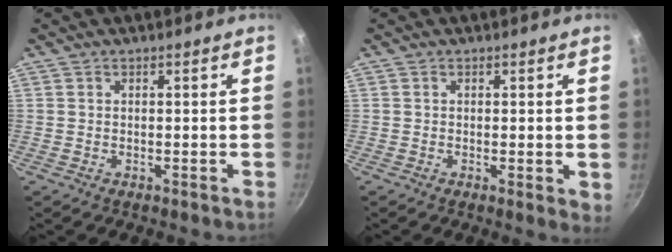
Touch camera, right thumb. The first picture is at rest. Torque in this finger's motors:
{"motor_torque": [-0.28, 0.39, -0.17, -0.01, -0.01]}